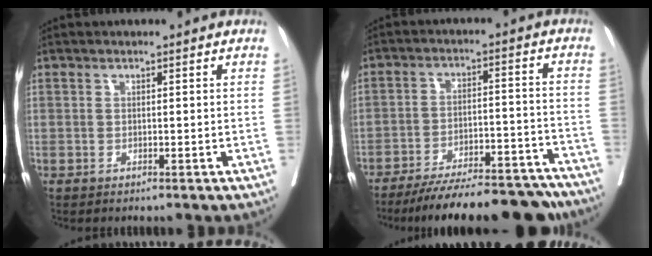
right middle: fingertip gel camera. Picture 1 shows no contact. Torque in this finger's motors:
{"motor_torque": [1.07, -1.07, 0.32, 0.10]}